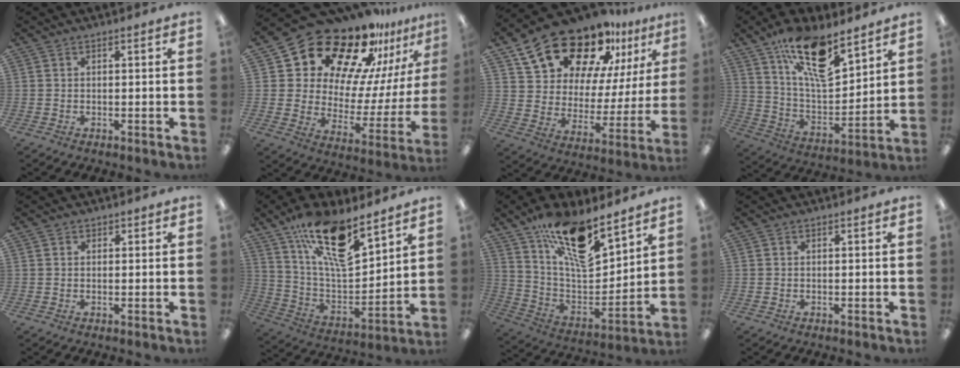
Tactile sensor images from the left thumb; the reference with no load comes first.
{"total": 23.0, "force": [18.9, 9.8, 8.6], "torque": [-0.147, -0.144, 0.336]}
{"total": 21.4, "force": [16.6, 9.6, 9.4], "torque": [-0.176, -0.106, 0.295]}
{"total": 18.8, "force": [12.6, 7.0, 12.0], "torque": [-0.202, -0.075, 0.215]}
{"total": 0.8, "force": [0.4, 0.7, 0.0], "torque": [0.008, 0.001, 0.006]}
{"total": 19.5, "force": [13.4, 7.0, 12.3], "torque": [-0.217, -0.080, 0.233]}
{"total": 19.0, "force": [13.6, 6.7, 11.4], "torque": [-0.195, -0.094, 0.237]}
{"total": 0.0}